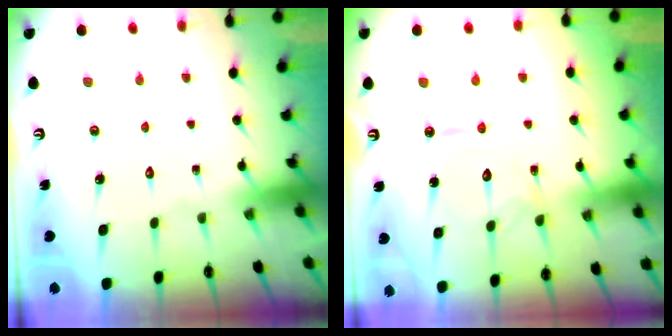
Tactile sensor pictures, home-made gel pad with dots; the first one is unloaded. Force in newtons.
{"total": 10.9, "press": 10.9, "slide": 1.1}